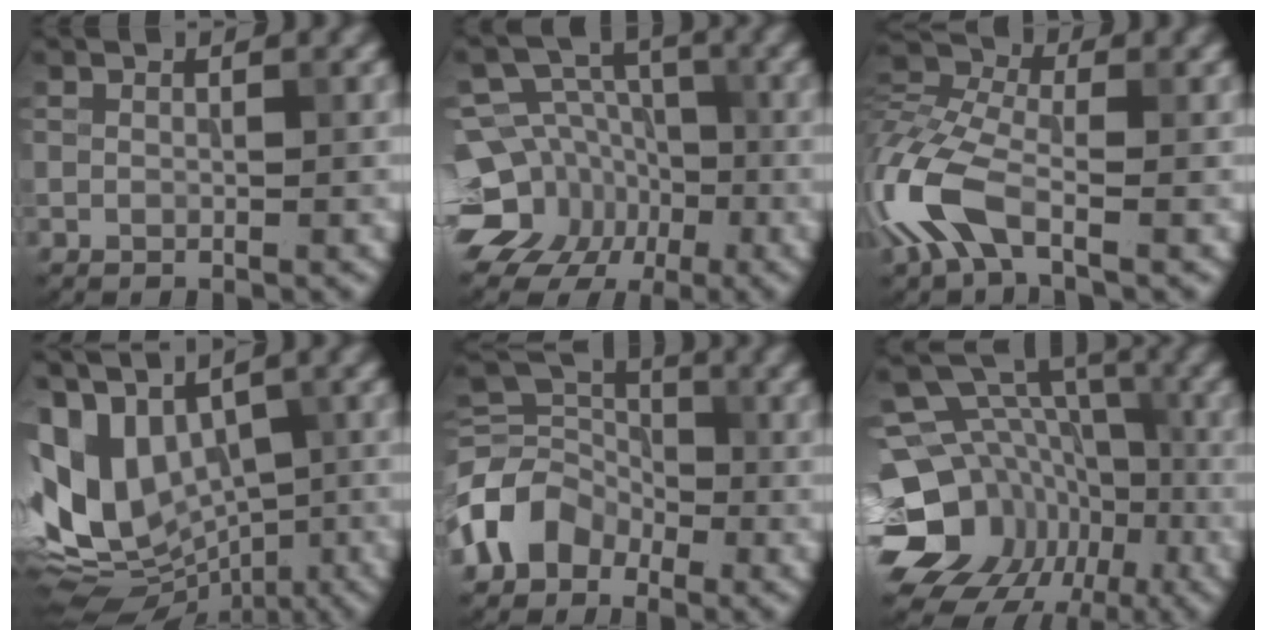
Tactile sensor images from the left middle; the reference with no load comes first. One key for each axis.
{"total": 11.0, "fx": -5.7, "fy": 9.0, "fz": 2.9, "tx": -0.047, "ty": -0.009, "tz": -0.099}
{"total": 7.5, "fx": -3.1, "fy": 3.8, "fz": 5.7, "tx": -0.141, "ty": 0.005, "tz": -0.084}
{"total": 14.1, "fx": 0.1, "fy": 9.2, "fz": 10.7, "tx": -0.184, "ty": 0.005, "tz": 0.027}
{"total": 5.0, "fx": -2.5, "fy": 3.8, "fz": 2.0, "tx": -0.034, "ty": 0.005, "tz": -0.068}
{"total": 15.2, "fx": -5.2, "fy": 12.6, "fz": 6.8, "tx": -0.153, "ty": -0.004, "tz": -0.073}